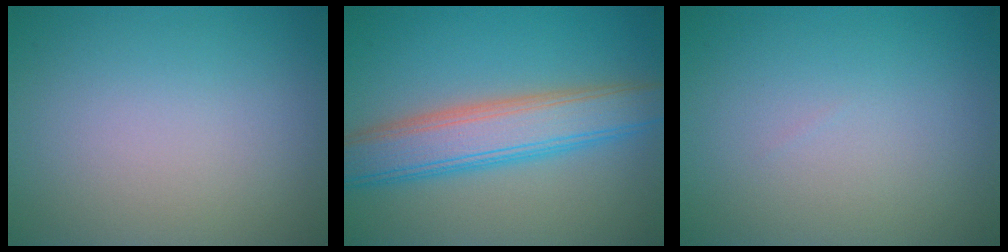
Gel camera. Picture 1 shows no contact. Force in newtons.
{"total": 6.6, "press": 6.6, "slide": 0.4}
{"total": 0.0}